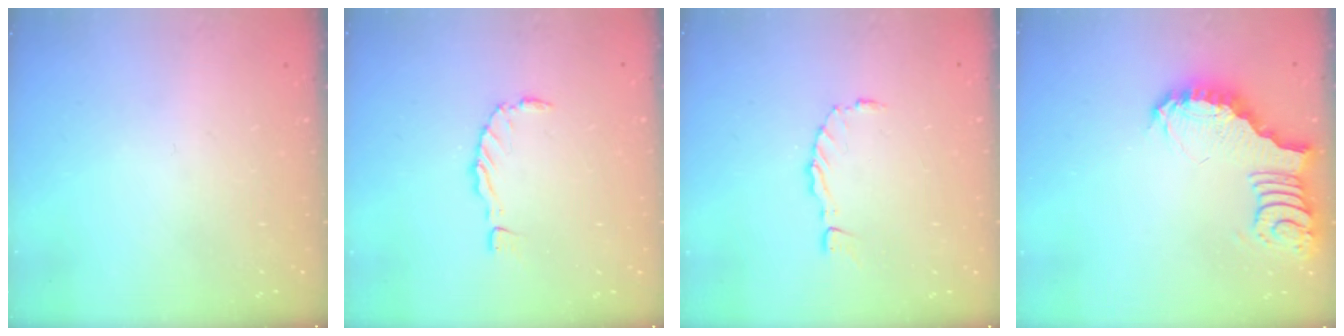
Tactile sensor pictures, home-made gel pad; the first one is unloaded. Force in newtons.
{"total": 0.0}
{"total": 0.0}
{"total": 3.6, "press": 3.6, "slide": 0.6}